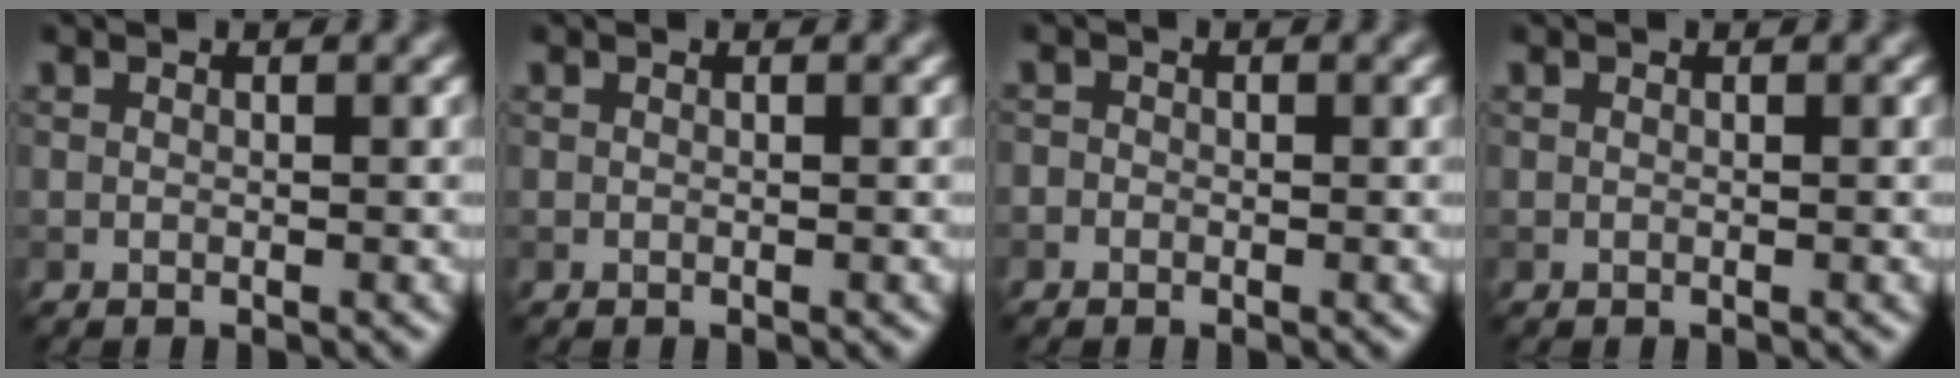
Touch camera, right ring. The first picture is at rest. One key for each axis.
{"total": 0.0}
{"total": 0.7, "fx": -0.3, "fy": 0.6, "fz": 0.1, "tx": 0.001, "ty": -0.004, "tz": -0.009}
{"total": 0.0}